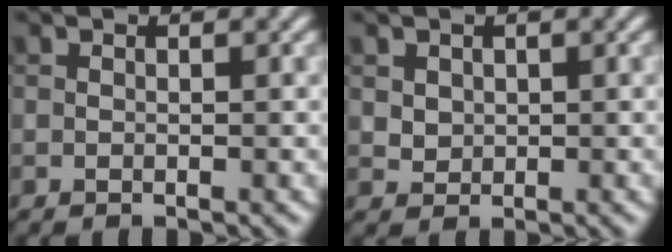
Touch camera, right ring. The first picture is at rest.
{"total": 1.4, "force": [0.5, 1.2, 0.5], "torque": [-0.012, -0.004, 0.019]}